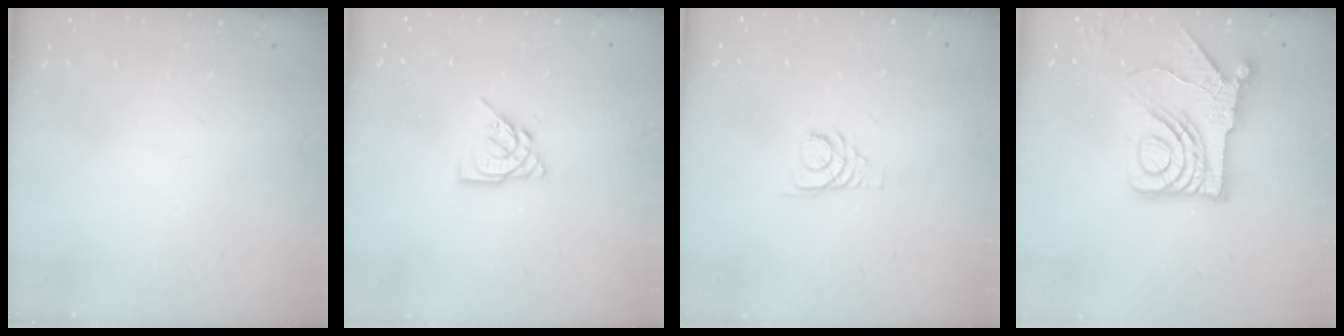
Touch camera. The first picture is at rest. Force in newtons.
{"total": 8.0, "press": 7.9, "slide": 0.6}
{"total": 4.2, "press": 4.2, "slide": 0.4}
{"total": 13.2, "press": 13.1, "slide": 1.6}